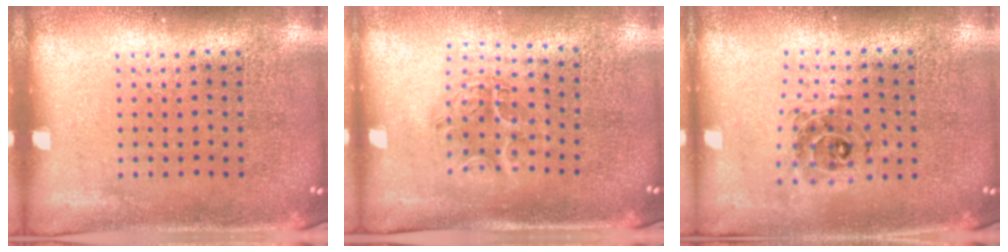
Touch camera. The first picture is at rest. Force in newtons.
{"total": 1.1, "press": 1.1, "slide": 0.2}
{"total": 0.7, "press": 0.7, "slide": 0.0}